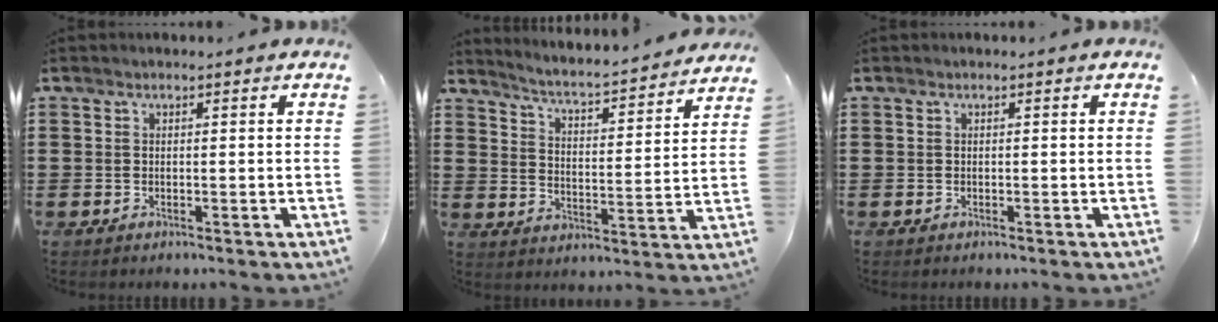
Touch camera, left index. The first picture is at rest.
{"total": 3.8, "force": [3.7, -0.5, 1.0], "torque": [-0.039, -0.038, 0.053]}
{"total": 0.0}